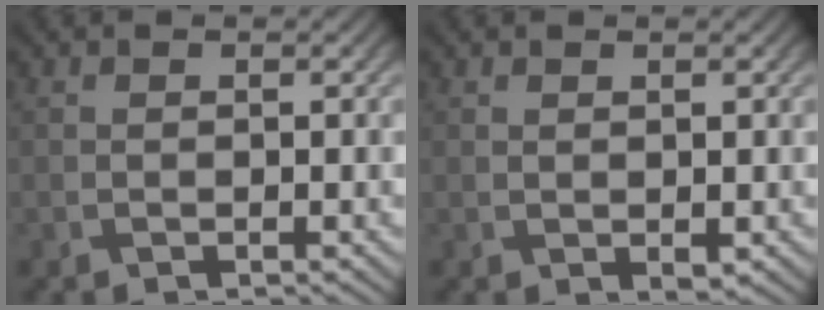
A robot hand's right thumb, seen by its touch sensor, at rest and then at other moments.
{"total": 0.9, "force": [0.2, 0.5, 0.8], "torque": [-0.012, -0.004, 0.007]}